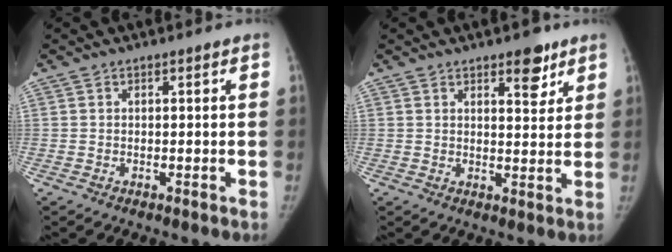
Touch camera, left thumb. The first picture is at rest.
{"total": 5.4, "force": [3.5, 2.3, 3.4], "torque": [-0.025, -0.021, 0.047]}